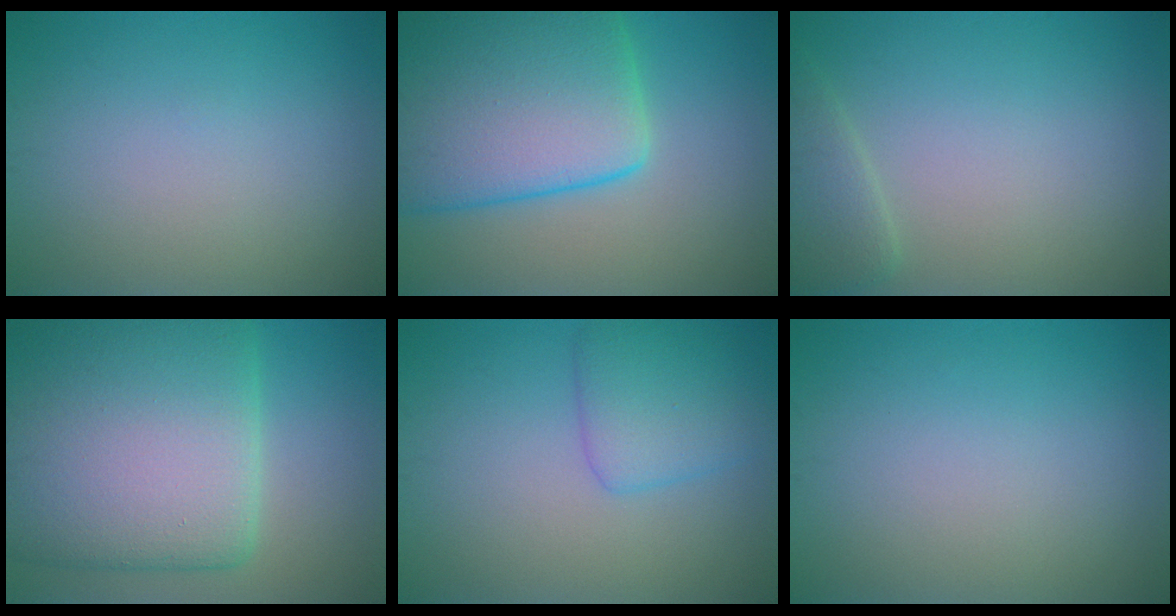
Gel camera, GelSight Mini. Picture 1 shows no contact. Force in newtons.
{"total": 13.3, "press": 13.3, "slide": 0.6}
{"total": 2.4, "press": 2.4, "slide": 0.0}
{"total": 15.4, "press": 15.4, "slide": 0.5}
{"total": 3.5, "press": 3.5, "slide": 0.2}
{"total": 0.0}